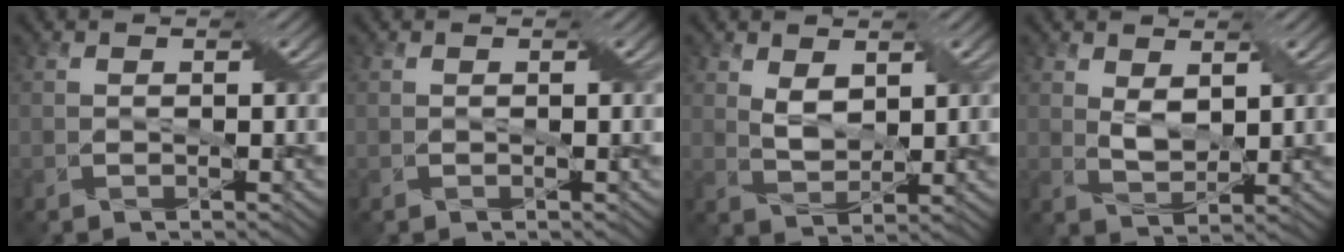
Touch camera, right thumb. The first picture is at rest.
{"total": 0.0}
{"total": 3.2, "force": [1.5, 1.7, 2.2], "torque": [-0.054, -0.006, 0.033]}
{"total": 2.9, "force": [1.4, 1.5, 2.2], "torque": [-0.053, -0.004, 0.029]}